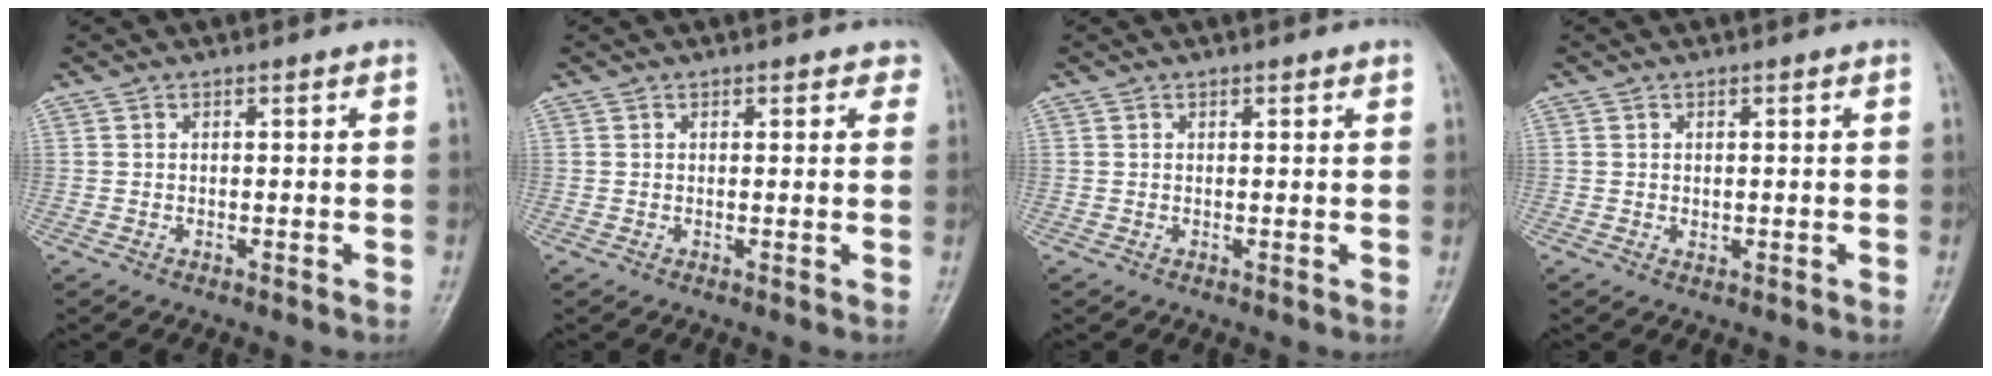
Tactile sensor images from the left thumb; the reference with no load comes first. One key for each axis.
{"total": 1.8, "fx": 1.2, "fy": 1.1, "fz": 0.8, "tx": 0.013, "ty": -0.002, "tz": 0.007}
{"total": 0.8, "fx": 0.6, "fy": 0.3, "fz": 0.5, "tx": -0.006, "ty": -0.001, "tz": 0.005}
{"total": 0.8, "fx": 0.1, "fy": 0.6, "fz": 0.5, "tx": -0.005, "ty": 0.000, "tz": 0.002}